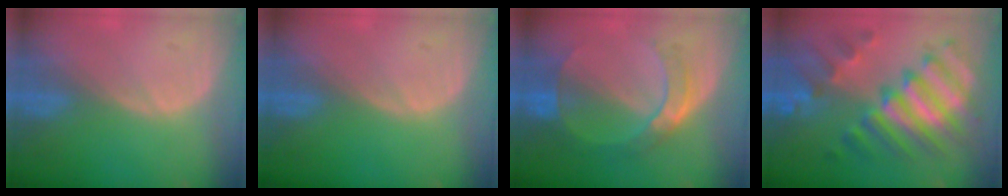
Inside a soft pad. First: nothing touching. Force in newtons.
{"total": 0.0}
{"total": 7.2, "press": 6.5, "slide": 3.1}
{"total": 11.8, "press": 11.8, "slide": 1.2}